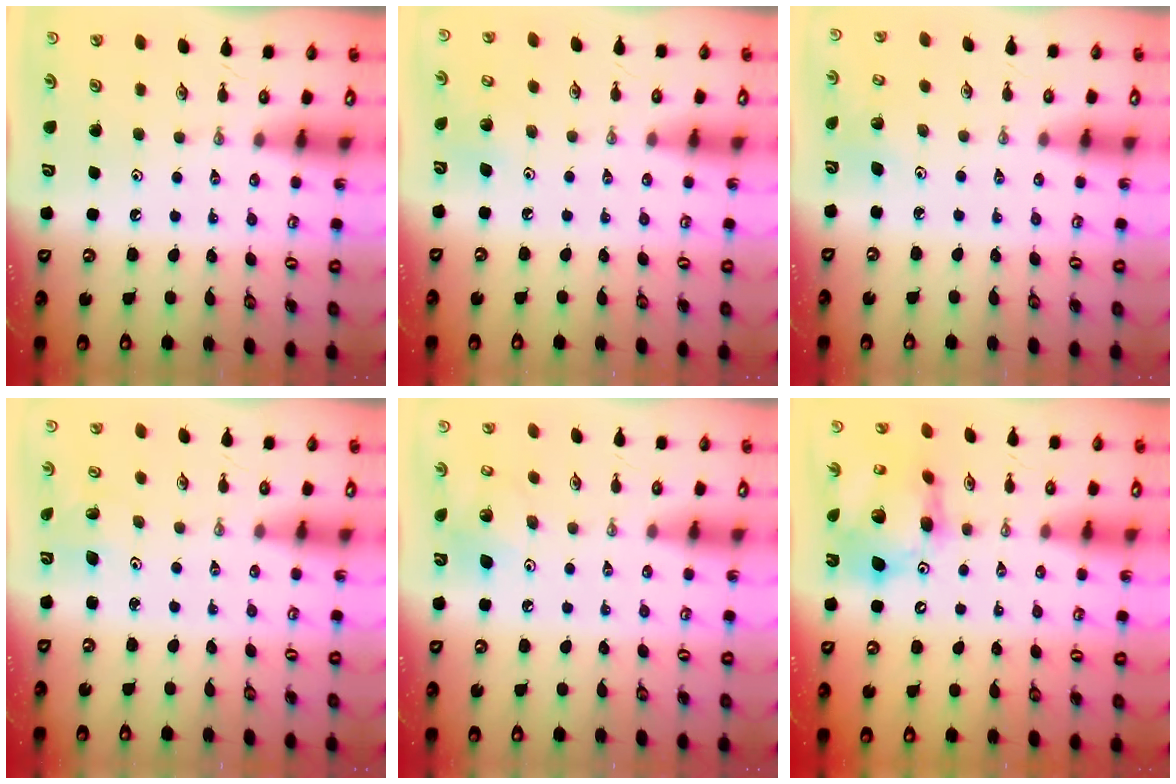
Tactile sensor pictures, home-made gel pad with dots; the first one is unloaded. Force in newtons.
{"total": 5.2, "press": 5.2, "slide": 0.3}
{"total": 2.7, "press": 2.7, "slide": 0.4}
{"total": 1.5, "press": 1.5, "slide": 0.1}
{"total": 8.7, "press": 8.5, "slide": 1.9}
{"total": 16.3, "press": 16.2, "slide": 1.7}